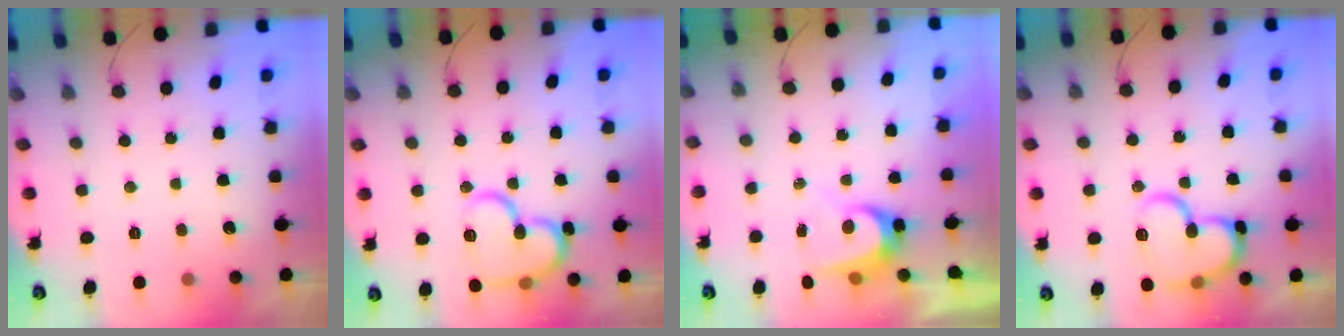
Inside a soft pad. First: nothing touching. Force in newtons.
{"total": 17.6, "press": 17.5, "slide": 2.3}
{"total": 7.7, "press": 7.7, "slide": 0.2}
{"total": 17.2, "press": 17.1, "slide": 2.0}